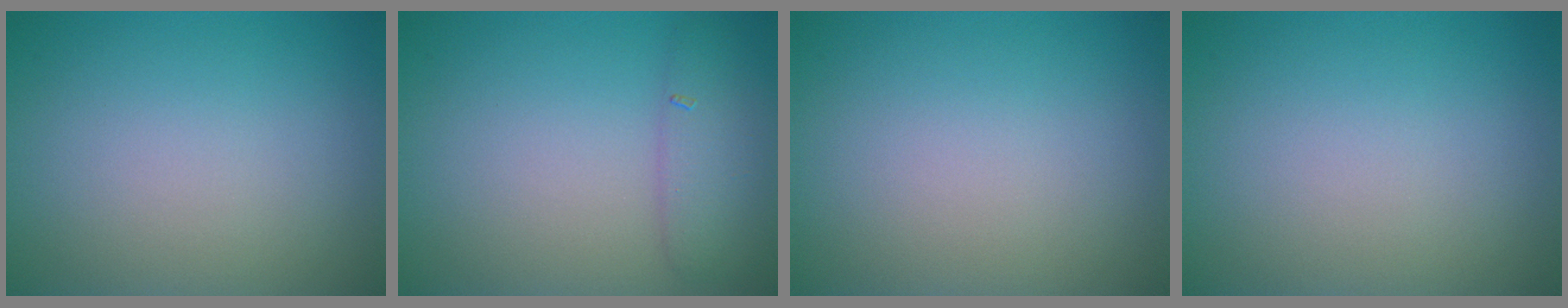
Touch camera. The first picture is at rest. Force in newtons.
{"total": 2.5, "press": 2.5, "slide": 0.1}
{"total": 0.0}
{"total": 0.0}